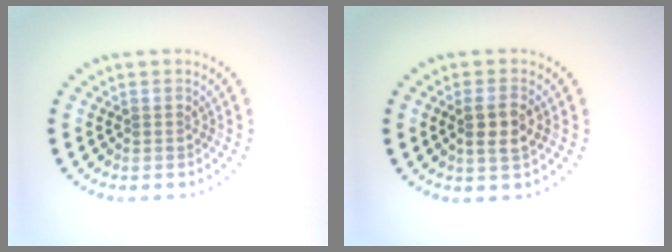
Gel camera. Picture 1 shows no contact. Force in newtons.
{"total": 2.5, "press": 2.4, "slide": 0.8}